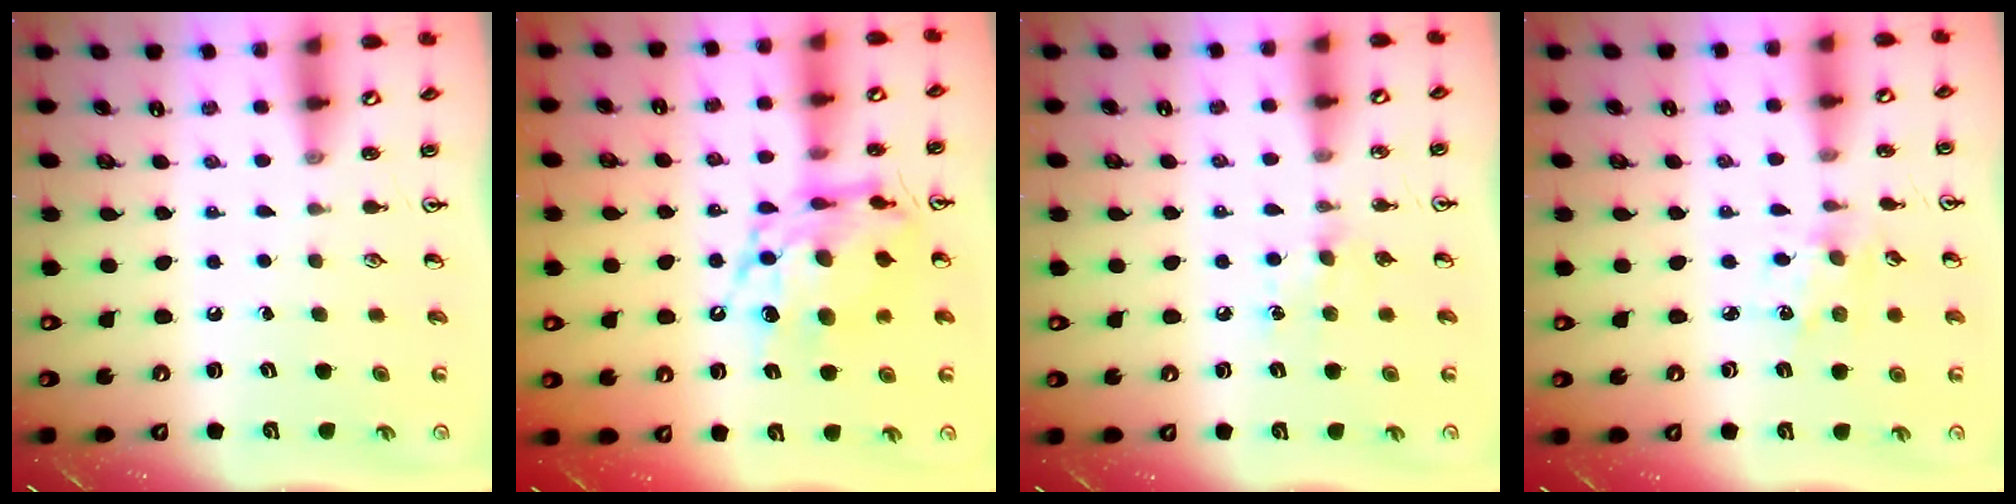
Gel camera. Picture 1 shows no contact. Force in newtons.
{"total": 14.3, "press": 14.2, "slide": 1.3}
{"total": 4.7, "press": 4.7, "slide": 0.7}
{"total": 1.7, "press": 1.7, "slide": 0.3}